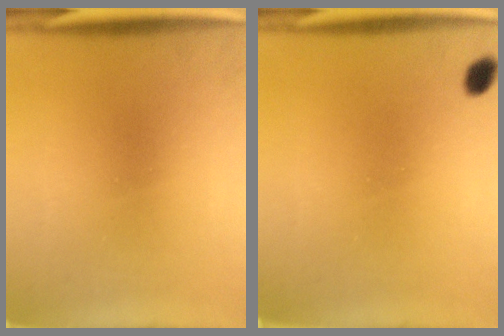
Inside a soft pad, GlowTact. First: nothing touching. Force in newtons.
{"total": 1.8}